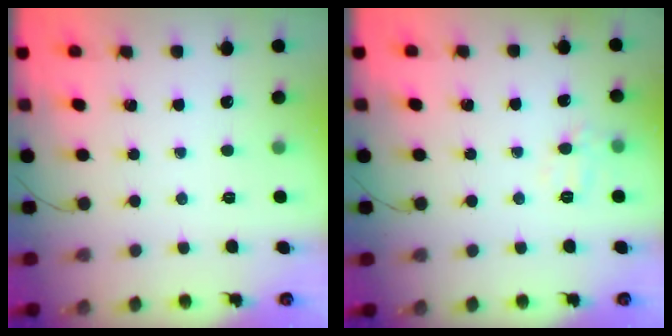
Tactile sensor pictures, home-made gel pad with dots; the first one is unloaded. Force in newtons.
{"total": 7.9, "press": 7.7, "slide": 1.7}